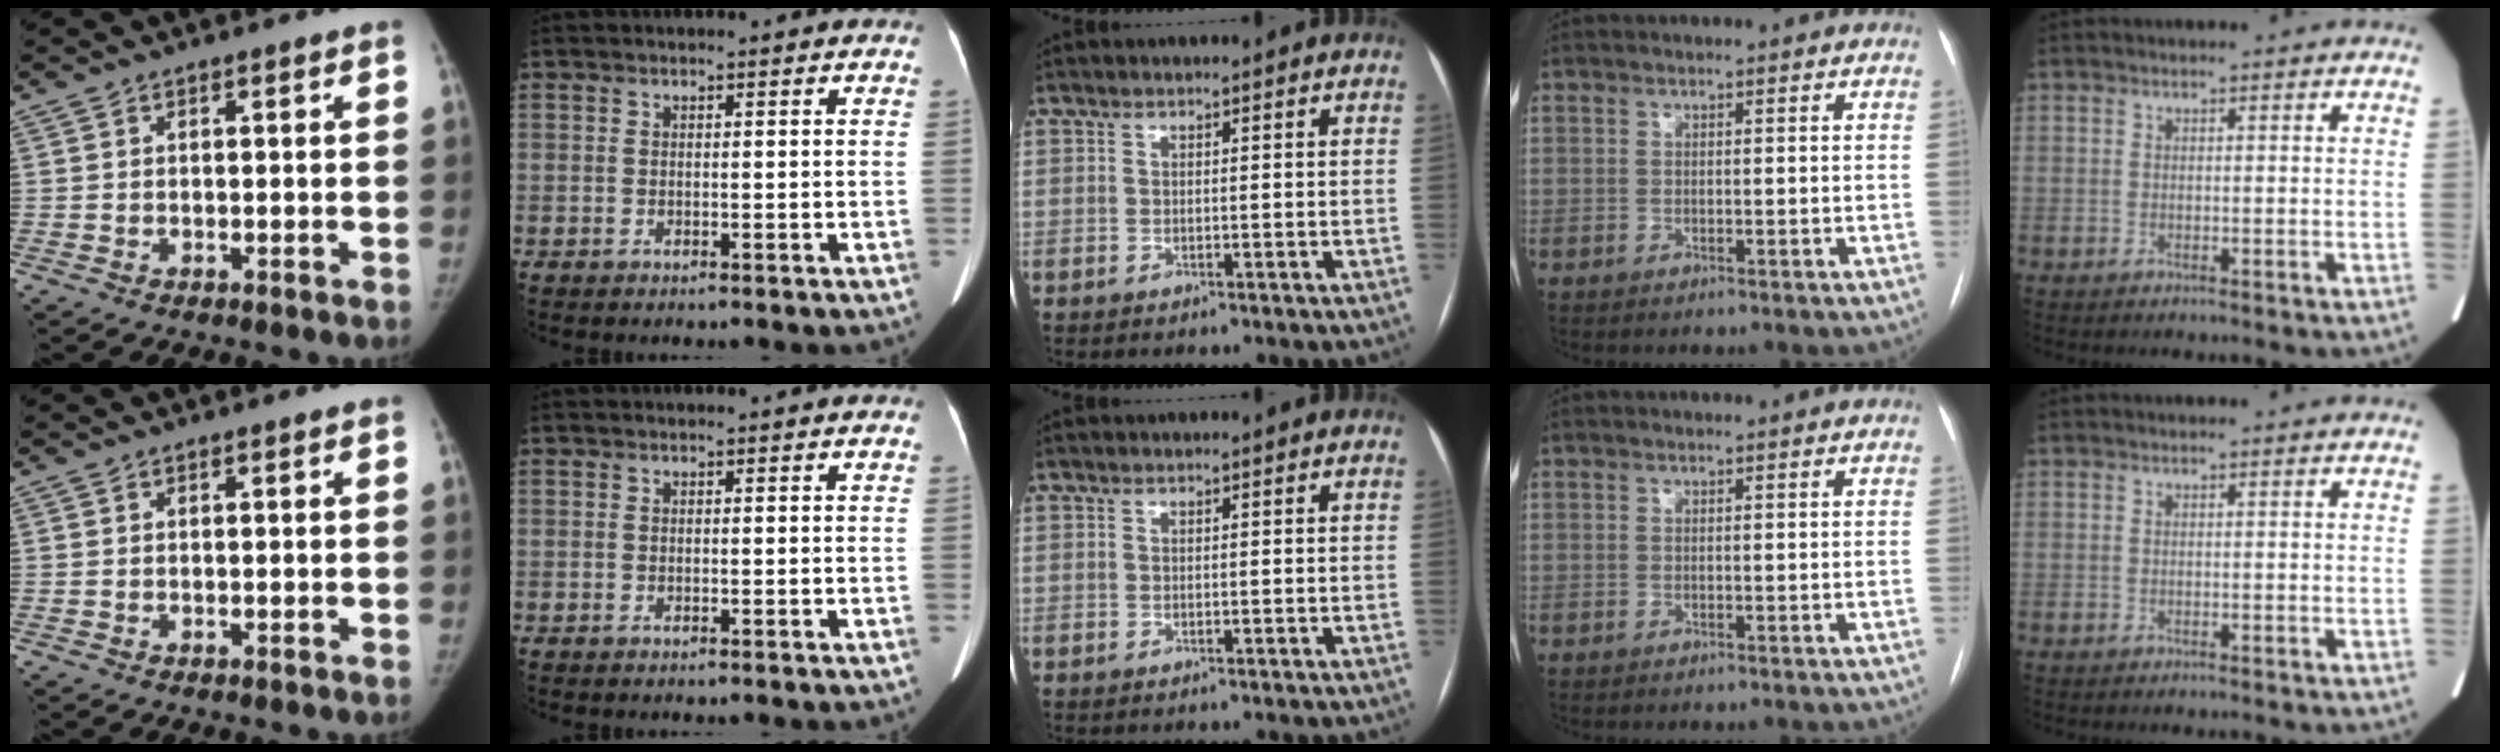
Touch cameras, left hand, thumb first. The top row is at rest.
{}